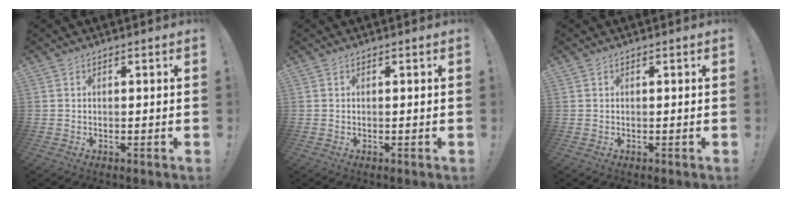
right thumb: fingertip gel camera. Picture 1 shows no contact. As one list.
[{"total": 0.0}, {"total": 0.0}]